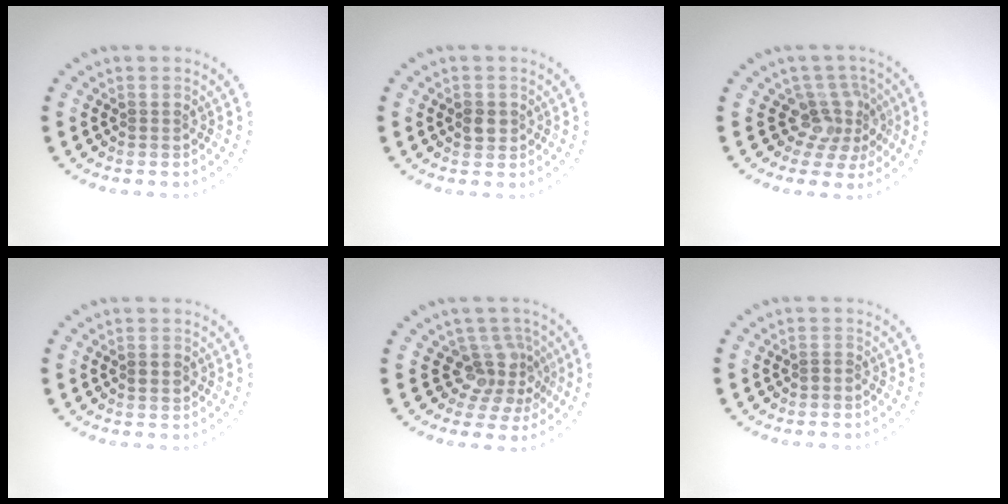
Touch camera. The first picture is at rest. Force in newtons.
{"total": 1.5, "press": 1.4, "slide": 0.5}
{"total": 3.3, "press": 2.4, "slide": 2.2}
{"total": 1.3, "press": 1.3, "slide": 0.0}
{"total": 3.6, "press": 2.6, "slide": 2.5}
{"total": 0.5, "press": 0.2, "slide": 0.5}